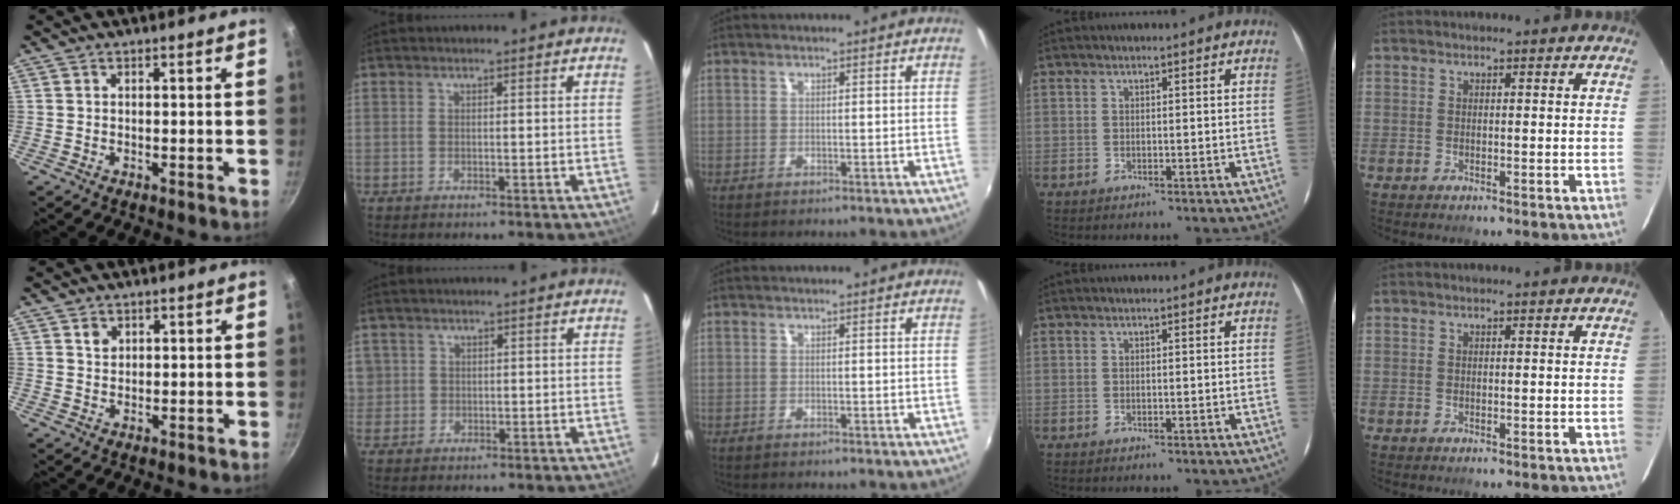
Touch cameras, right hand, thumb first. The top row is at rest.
{"thumb": {"total": 2.0, "force": [0.9, 1.5, 0.8], "torque": [-0.006, -0.001, 0.015]}, "index": {"total": 2.7, "force": [0.5, 2.7, 0.0], "torque": [0.013, 0.013, 0.008]}}